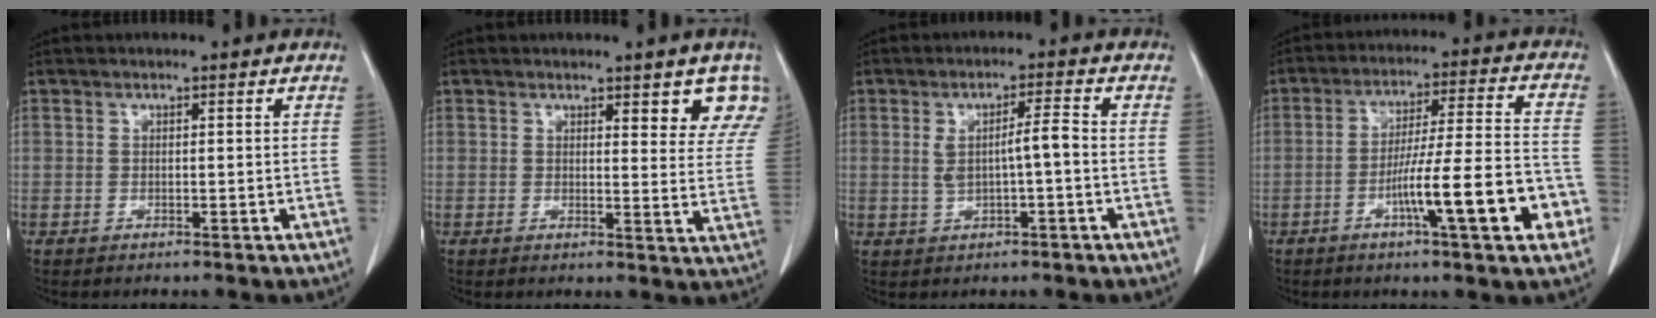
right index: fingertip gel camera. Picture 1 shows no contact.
{"total": 7.4, "force": [5.2, 1.9, 4.9], "torque": [-0.042, -0.016, 0.047]}
{"total": 4.7, "force": [-0.1, 0.7, 4.7], "torque": [-0.085, 0.010, 0.003]}
{"total": 14.1, "force": [-5.2, 0.7, 13.1], "torque": [-0.206, 0.003, -0.081]}